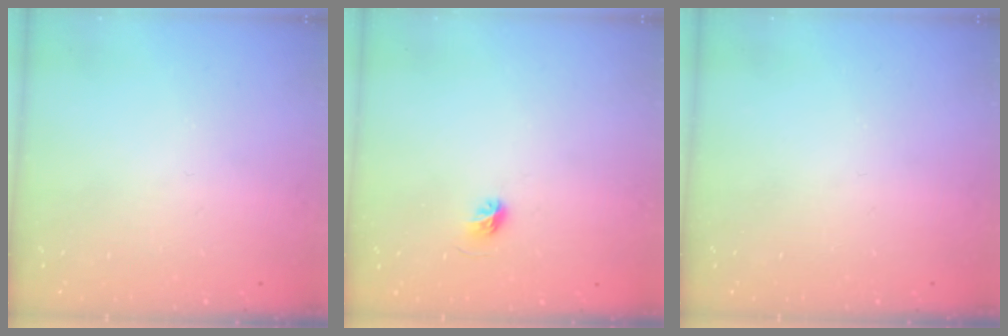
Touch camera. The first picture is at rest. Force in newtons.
{"total": 4.5, "press": 4.3, "slide": 1.4}
{"total": 0.0}